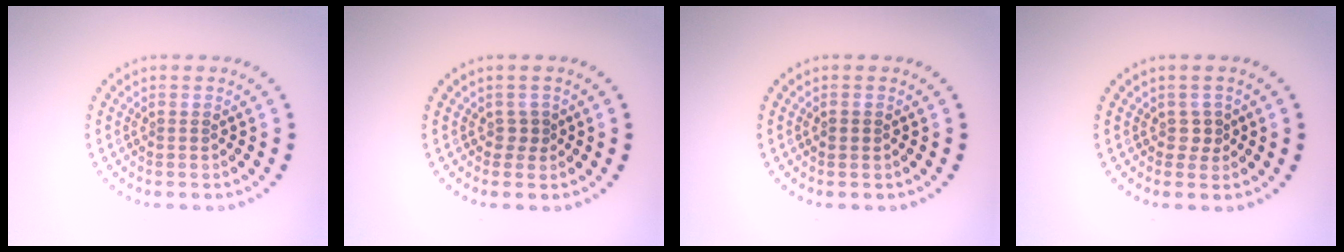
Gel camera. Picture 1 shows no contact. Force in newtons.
{"total": 1.0, "press": 0.8, "slide": 0.5}
{"total": 1.0, "press": 1.0, "slide": 0.0}
{"total": 1.1, "press": 0.9, "slide": 0.6}